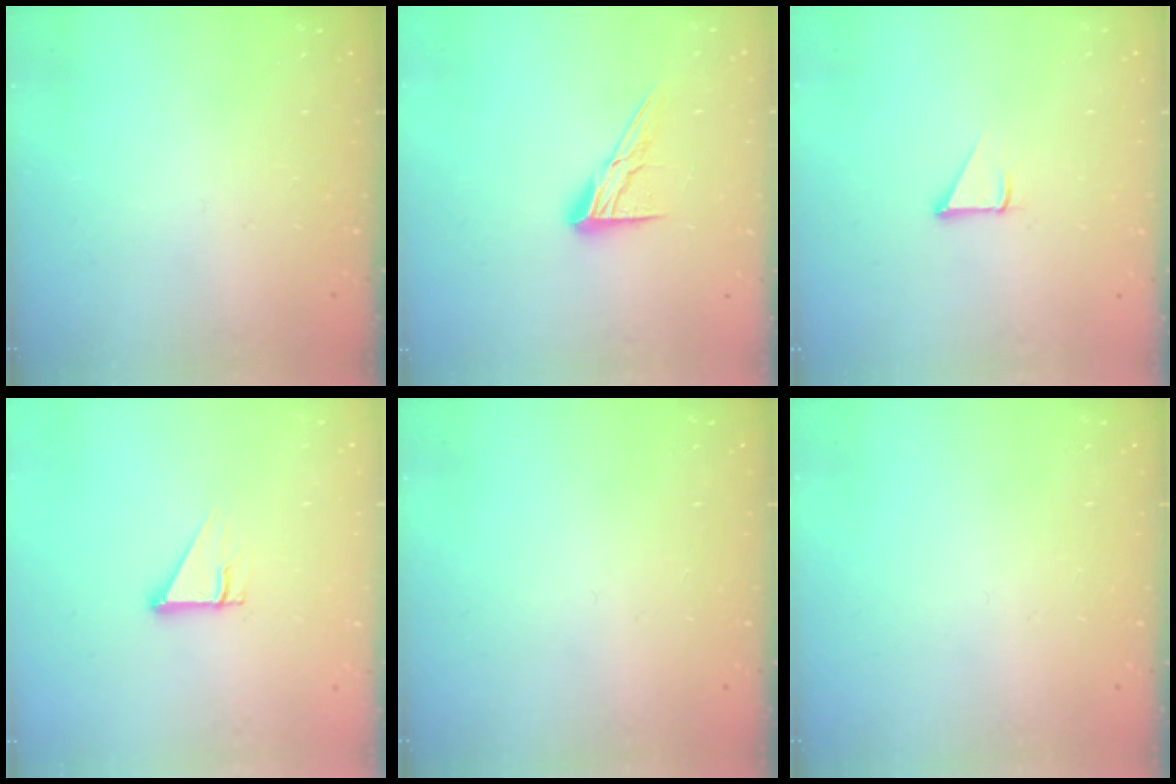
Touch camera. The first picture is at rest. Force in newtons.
{"total": 9.8, "press": 9.8, "slide": 0.5}
{"total": 1.9, "press": 1.9, "slide": 0.1}
{"total": 2.7, "press": 2.7, "slide": 0.1}
{"total": 0.0}
{"total": 0.0}